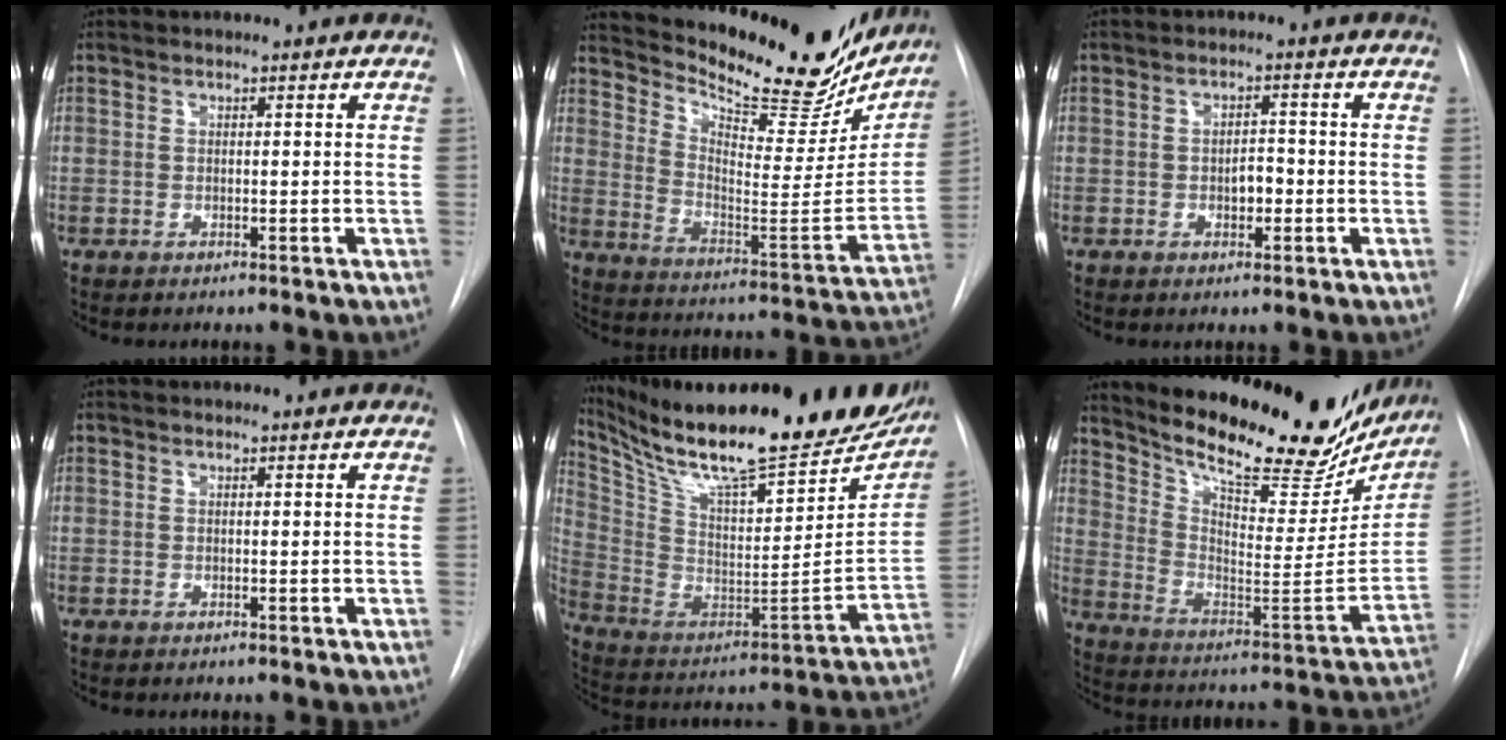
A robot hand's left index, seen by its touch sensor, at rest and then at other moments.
{"total": 24.7, "force": [21.2, 6.9, 10.6], "torque": [-0.167, -0.053, 0.288]}
{"total": 2.6, "force": [-1.2, 1.3, 1.9], "torque": [-0.025, -0.002, -0.016]}
{"total": 0.0}
{"total": 33.3, "force": [27.1, 7.1, 17.9], "torque": [-0.328, -0.061, 0.394]}
{"total": 27.2, "force": [22.4, 8.2, 12.9], "torque": [-0.208, -0.042, 0.309]}